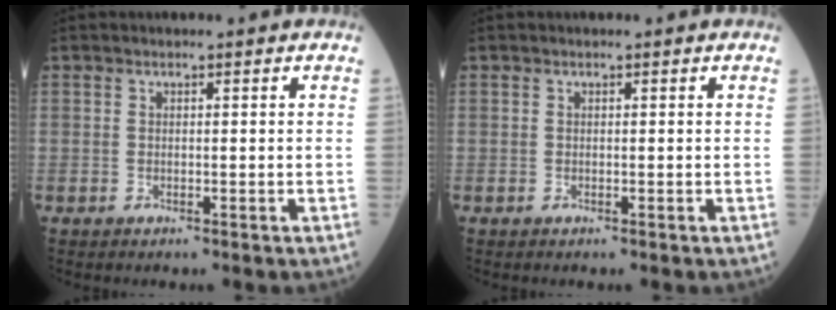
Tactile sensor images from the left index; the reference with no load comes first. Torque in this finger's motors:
{"motor_torque": [0.00, 0.00, 0.00, 0.00]}